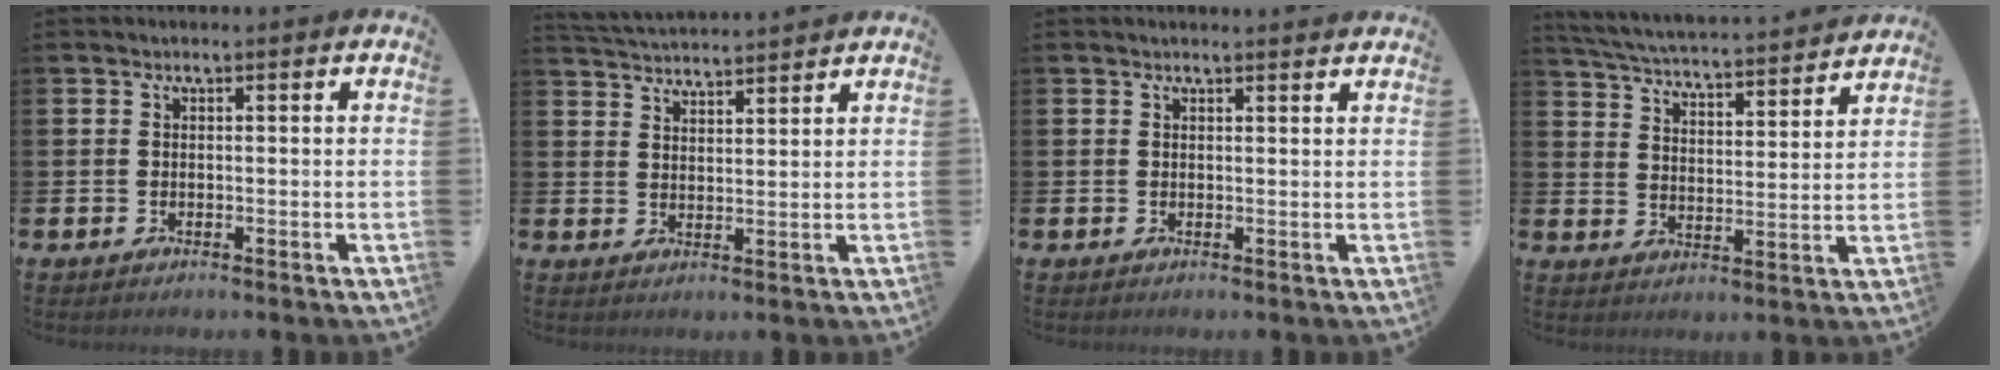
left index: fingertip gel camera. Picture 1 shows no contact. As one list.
[{"total": 3.8, "force": [3.8, 0.1, -0.1], "torque": [-0.017, -0.021, 0.070]}, {"total": 0.9, "force": [0.9, -0.1, 0.2], "torque": [0.005, -0.005, 0.015]}, {"total": 5.0, "force": [4.9, 0.2, 1.1], "torque": [-0.047, -0.046, 0.080]}]